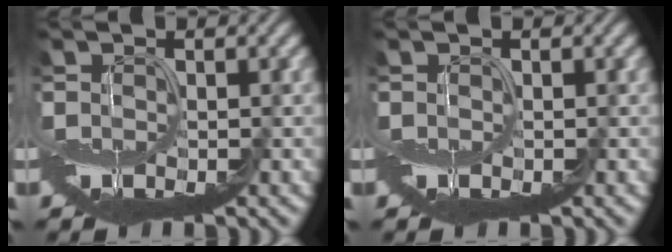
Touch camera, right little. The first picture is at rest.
{"total": 0.0}